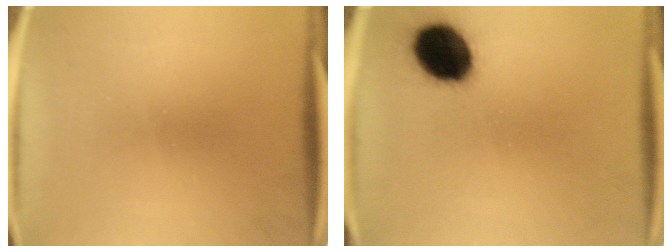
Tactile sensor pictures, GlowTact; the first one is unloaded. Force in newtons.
{"total": 13.9}